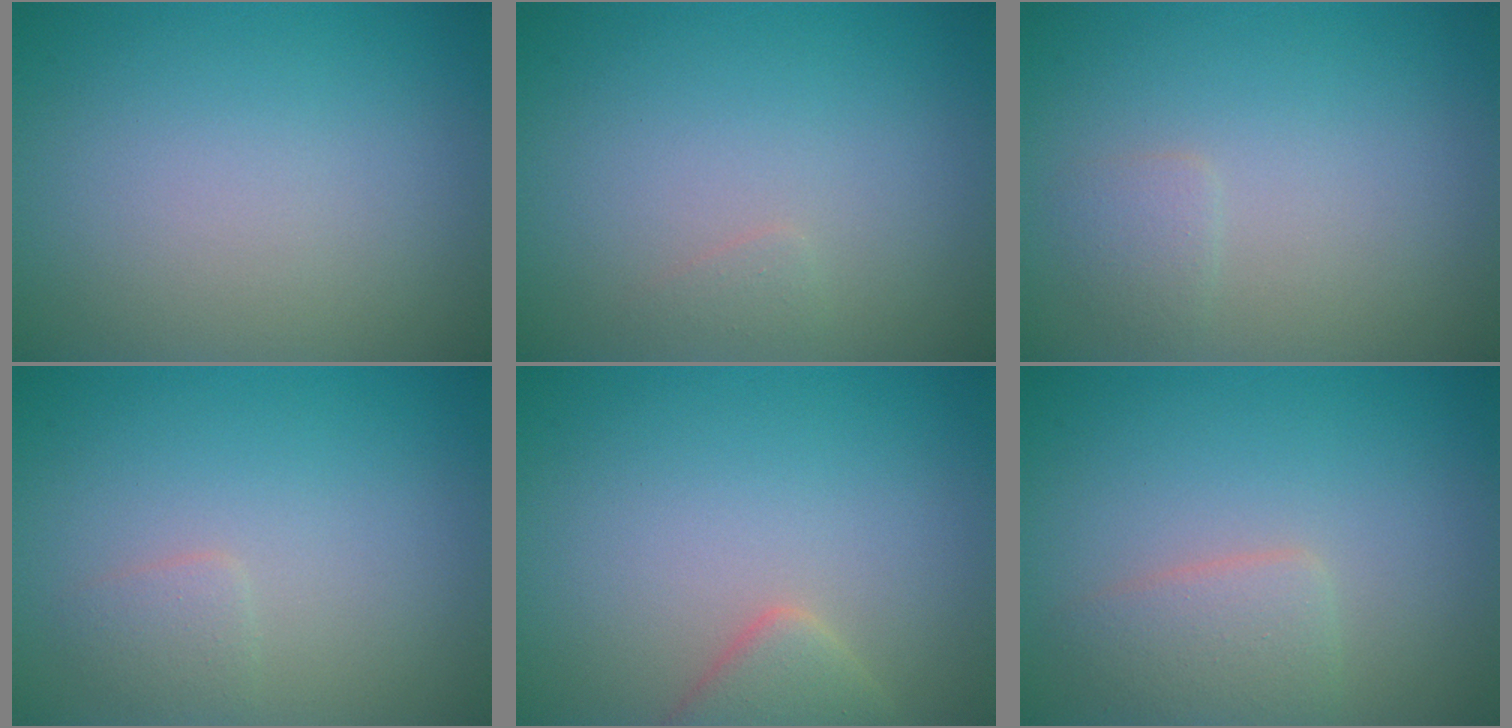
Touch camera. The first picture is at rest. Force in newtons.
{"total": 0.6, "press": 0.6, "slide": 0.1}
{"total": 1.0, "press": 1.0, "slide": 0.0}
{"total": 1.2, "press": 1.2, "slide": 0.0}
{"total": 2.5, "press": 2.5, "slide": 0.2}
{"total": 2.4, "press": 2.4, "slide": 0.1}